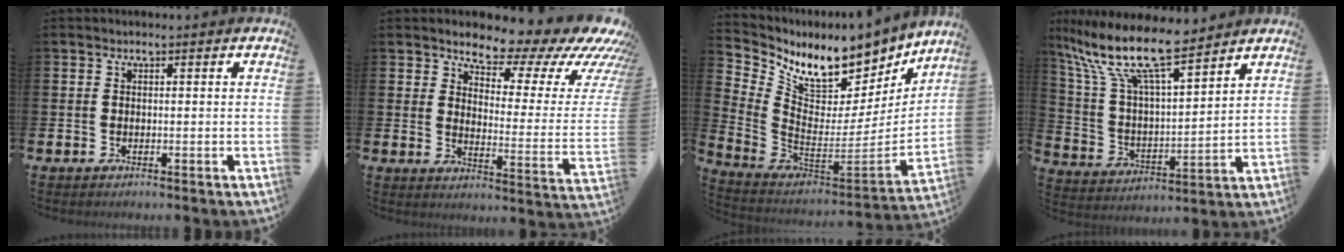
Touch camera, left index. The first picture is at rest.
{"total": 8.9, "force": [8.1, 2.6, 2.6], "torque": [-0.053, -0.072, 0.129]}
{"total": 8.9, "force": [7.1, 4.6, 2.9], "torque": [-0.089, -0.058, 0.124]}
{"total": 12.0, "force": [10.1, 2.1, 6.2], "torque": [-0.163, -0.060, 0.176]}